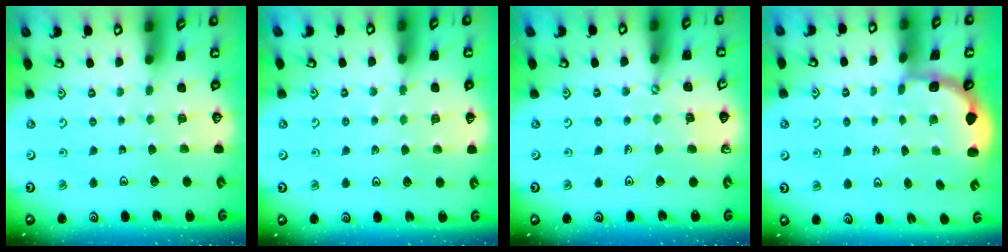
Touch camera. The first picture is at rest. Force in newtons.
{"total": 4.8, "press": 4.4, "slide": 1.9}
{"total": 2.3, "press": 2.2, "slide": 0.3}
{"total": 2.5, "press": 1.9, "slide": 1.6}